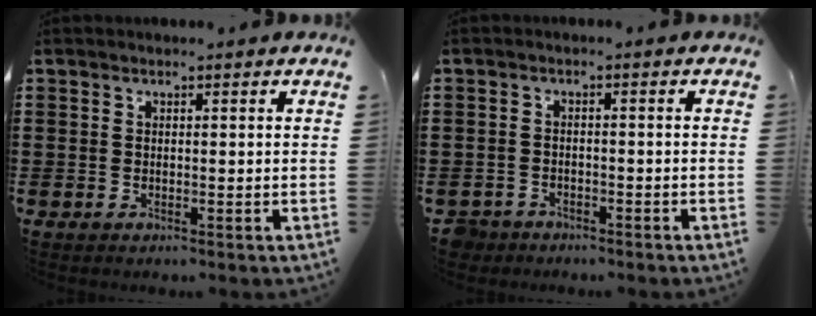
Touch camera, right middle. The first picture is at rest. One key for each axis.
{"total": 2.3, "fx": -2.2, "fy": 0.7, "fz": 0.1, "tx": -0.008, "ty": 0.001, "tz": -0.049}